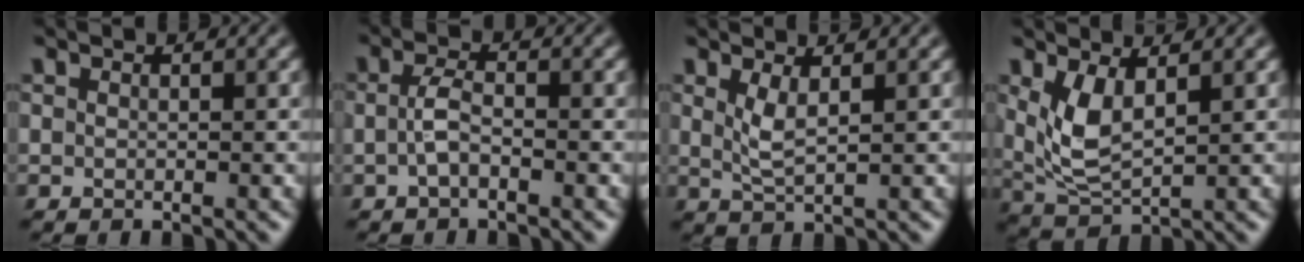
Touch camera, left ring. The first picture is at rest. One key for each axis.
{"total": 2.0, "fx": -0.5, "fy": 0.8, "fz": 1.8, "tx": -0.040, "ty": 0.004, "tz": -0.015}
{"total": 2.1, "fx": 0.9, "fy": 0.5, "fz": 1.8, "tx": -0.041, "ty": -0.006, "tz": 0.021}
{"total": 4.0, "fx": 1.2, "fy": 1.8, "fz": 3.4, "tx": -0.082, "ty": -0.007, "tz": 0.031}